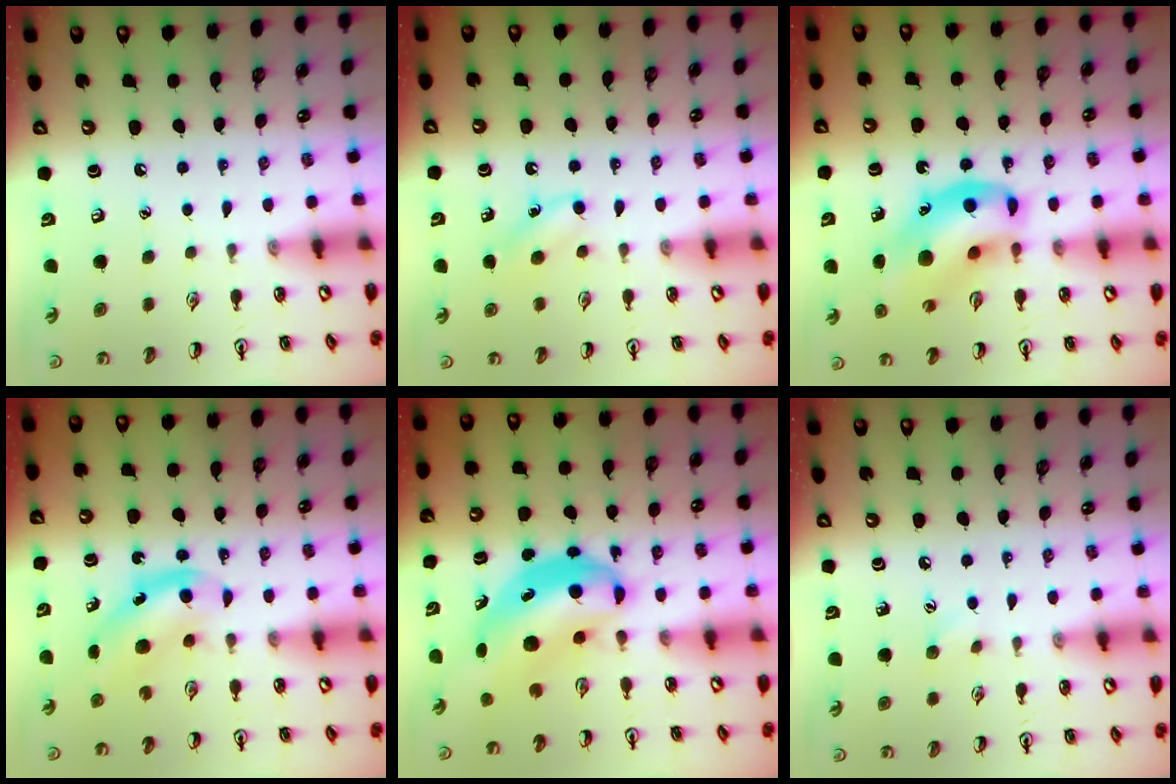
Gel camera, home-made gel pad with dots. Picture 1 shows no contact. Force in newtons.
{"total": 3.8, "press": 3.5, "slide": 1.4}
{"total": 12.9, "press": 12.4, "slide": 3.5}
{"total": 4.9, "press": 4.8, "slide": 0.9}
{"total": 7.3, "press": 7.1, "slide": 1.9}
{"total": 3.9, "press": 3.7, "slide": 1.3}